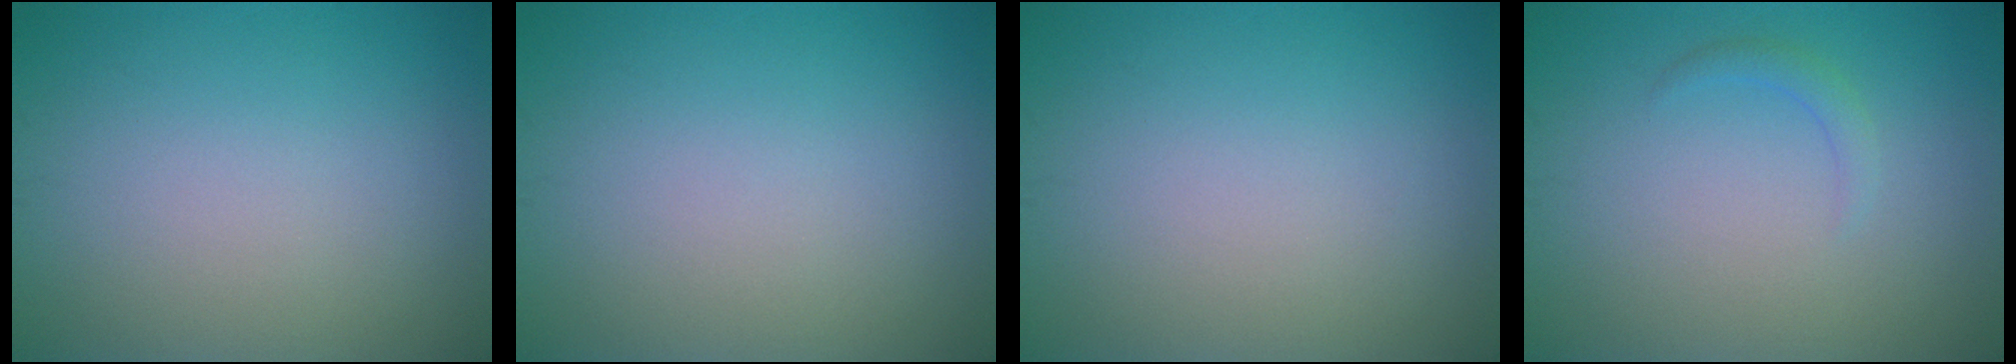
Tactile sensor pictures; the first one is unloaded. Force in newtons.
{"total": 0.0}
{"total": 0.0}
{"total": 1.1, "press": 1.1, "slide": 0.2}